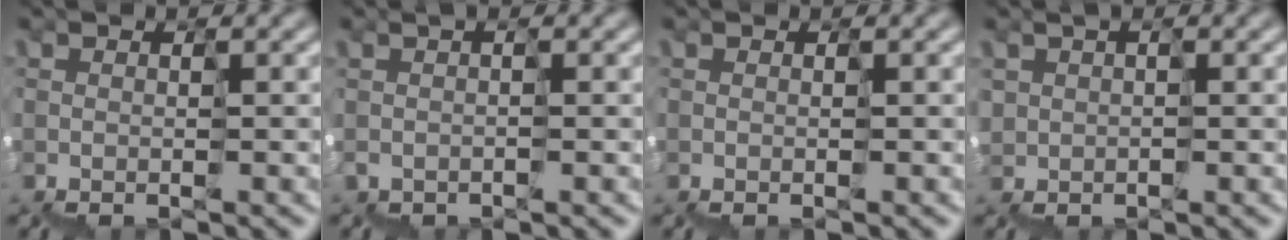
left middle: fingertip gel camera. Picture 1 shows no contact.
{"total": 1.2, "force": [-0.3, -0.9, -0.7], "torque": [0.013, 0.002, -0.002]}
{"total": 0.0}
{"total": 1.8, "force": [1.2, 1.3, -0.4], "torque": [0.010, 0.008, 0.026]}